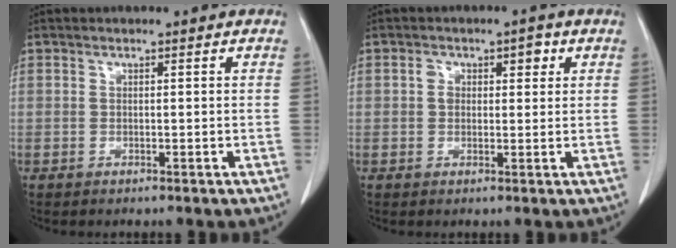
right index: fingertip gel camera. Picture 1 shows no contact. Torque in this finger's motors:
{"motor_torque": [0.10, 0.20, 0.04, 0.00]}